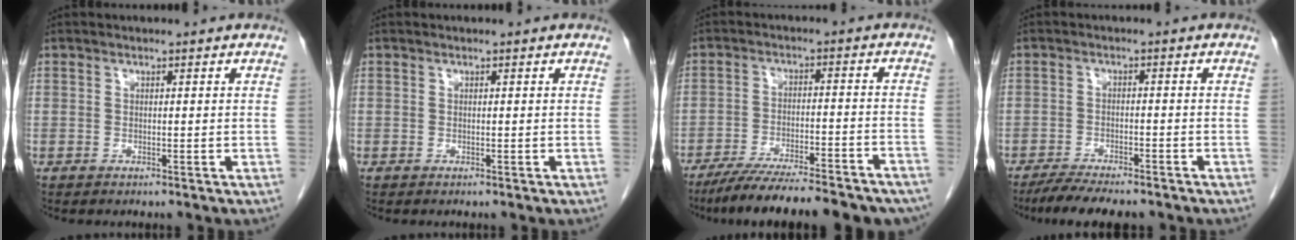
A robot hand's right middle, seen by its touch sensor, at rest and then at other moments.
{"total": 0.0}
{"total": 20.1, "force": [-17.5, 2.8, 9.6], "torque": [-0.112, -0.015, -0.244]}
{"total": 7.9, "force": [-6.9, 1.3, 3.8], "torque": [-0.058, -0.015, -0.109]}